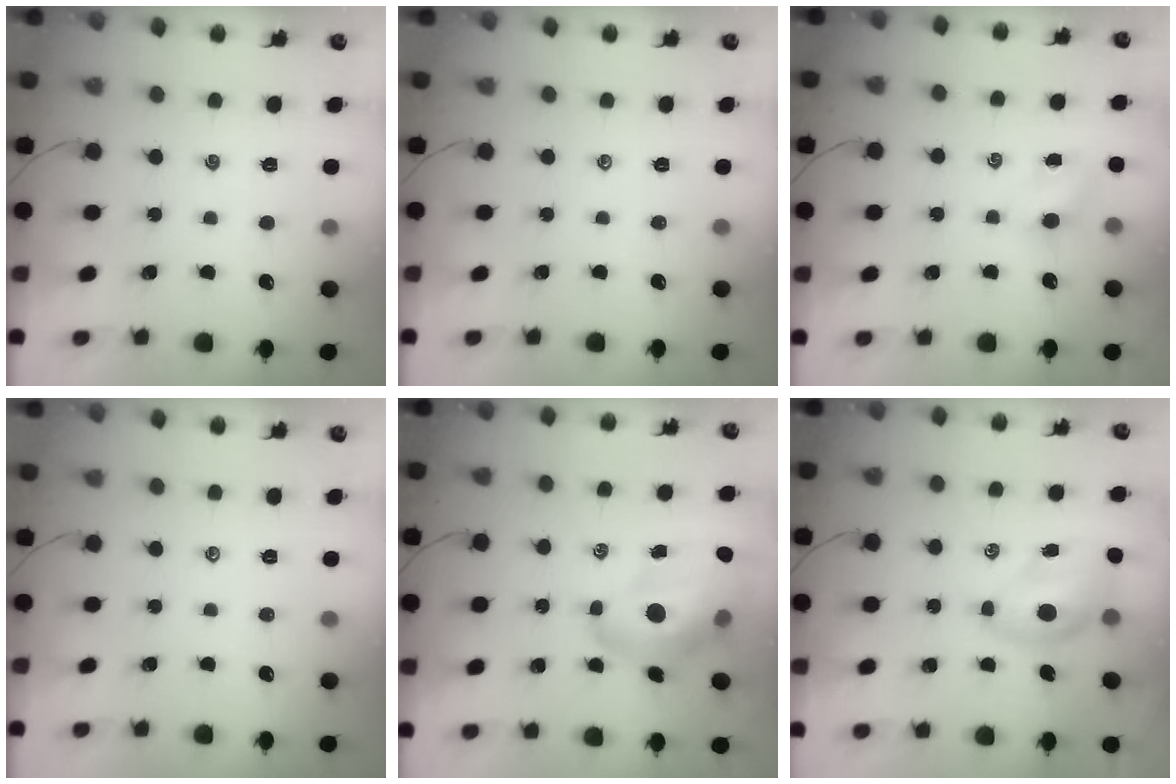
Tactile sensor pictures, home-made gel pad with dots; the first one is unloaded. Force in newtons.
{"total": 0.0}
{"total": 4.2, "press": 4.1, "slide": 1.1}
{"total": 0.0}
{"total": 16.7, "press": 16.1, "slide": 4.6}
{"total": 7.8, "press": 7.5, "slide": 1.8}